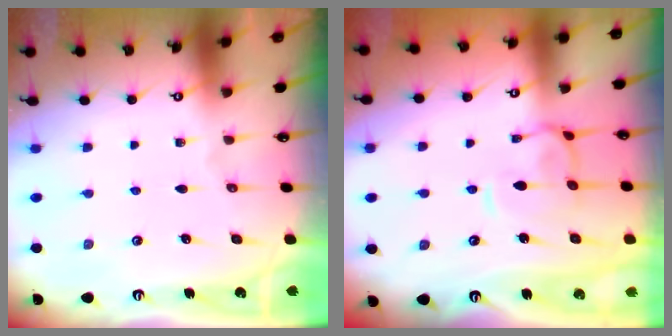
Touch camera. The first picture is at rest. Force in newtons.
{"total": 3.1, "press": 3.0, "slide": 0.9}